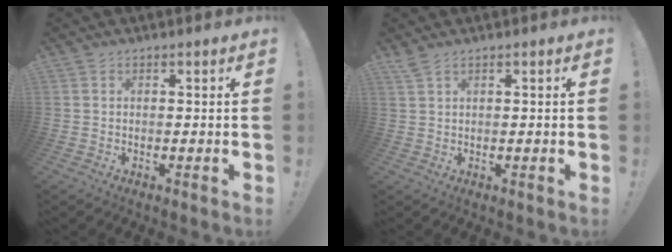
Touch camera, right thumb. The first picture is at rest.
{"total": 1.9, "force": [1.3, 0.3, 1.3], "torque": [-0.035, -0.003, 0.025]}